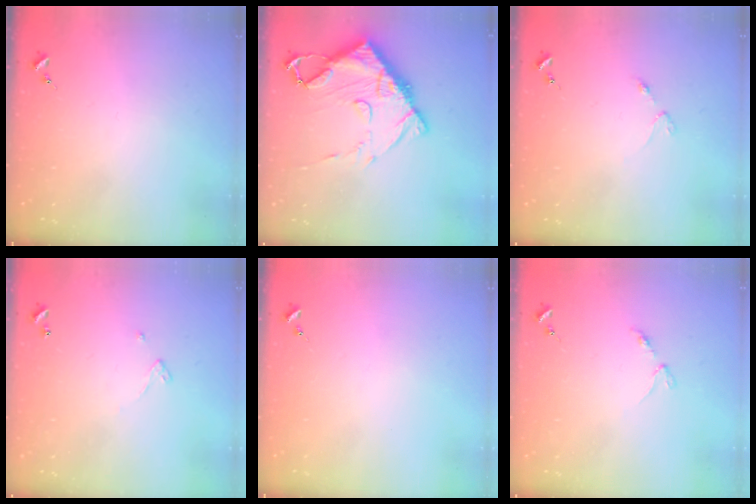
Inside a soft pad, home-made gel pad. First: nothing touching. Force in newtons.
{"total": 14.3, "press": 14.2, "slide": 1.3}
{"total": 2.5, "press": 2.4, "slide": 0.4}
{"total": 2.4, "press": 2.4, "slide": 0.2}
{"total": 0.0}
{"total": 2.9, "press": 2.8, "slide": 0.4}